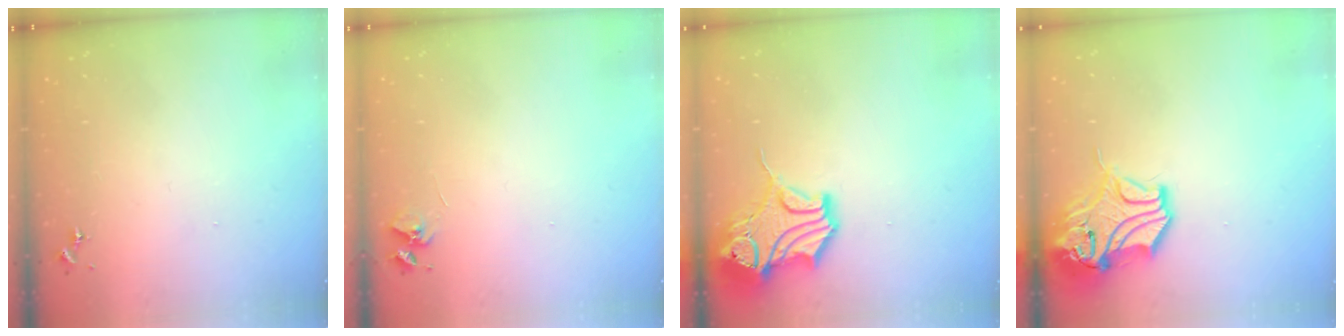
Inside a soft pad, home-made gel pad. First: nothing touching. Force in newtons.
{"total": 3.9, "press": 3.9, "slide": 0.3}
{"total": 15.4, "press": 15.2, "slide": 2.5}
{"total": 13.5, "press": 13.4, "slide": 2.0}